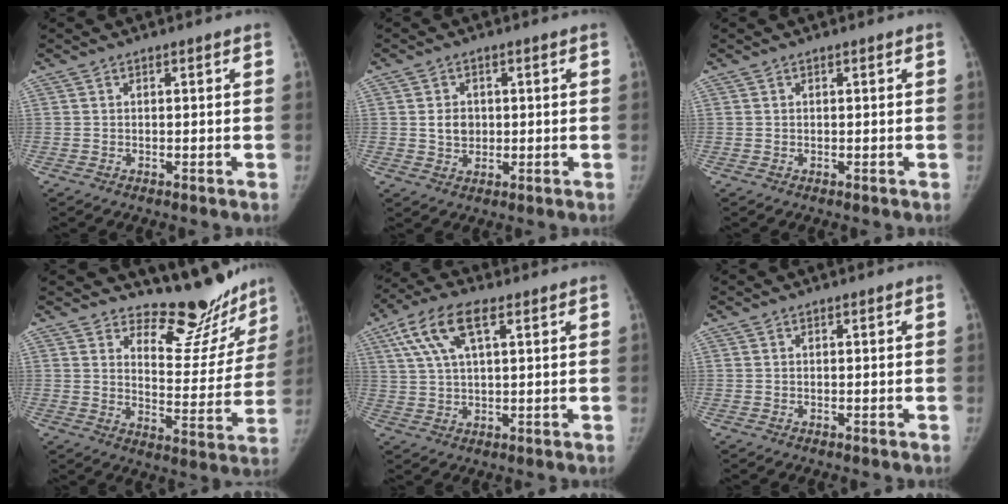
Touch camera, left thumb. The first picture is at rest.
{"total": 4.0, "force": [0.5, 3.3, 2.3], "torque": [-0.021, -0.002, 0.013]}
{"total": 0.0}
{"total": 14.9, "force": [13.5, 5.2, 3.5], "torque": [0.007, -0.125, 0.176]}
{"total": 10.7, "force": [4.8, 4.4, 8.5], "torque": [-0.173, 0.010, 0.090]}
{"total": 0.0}